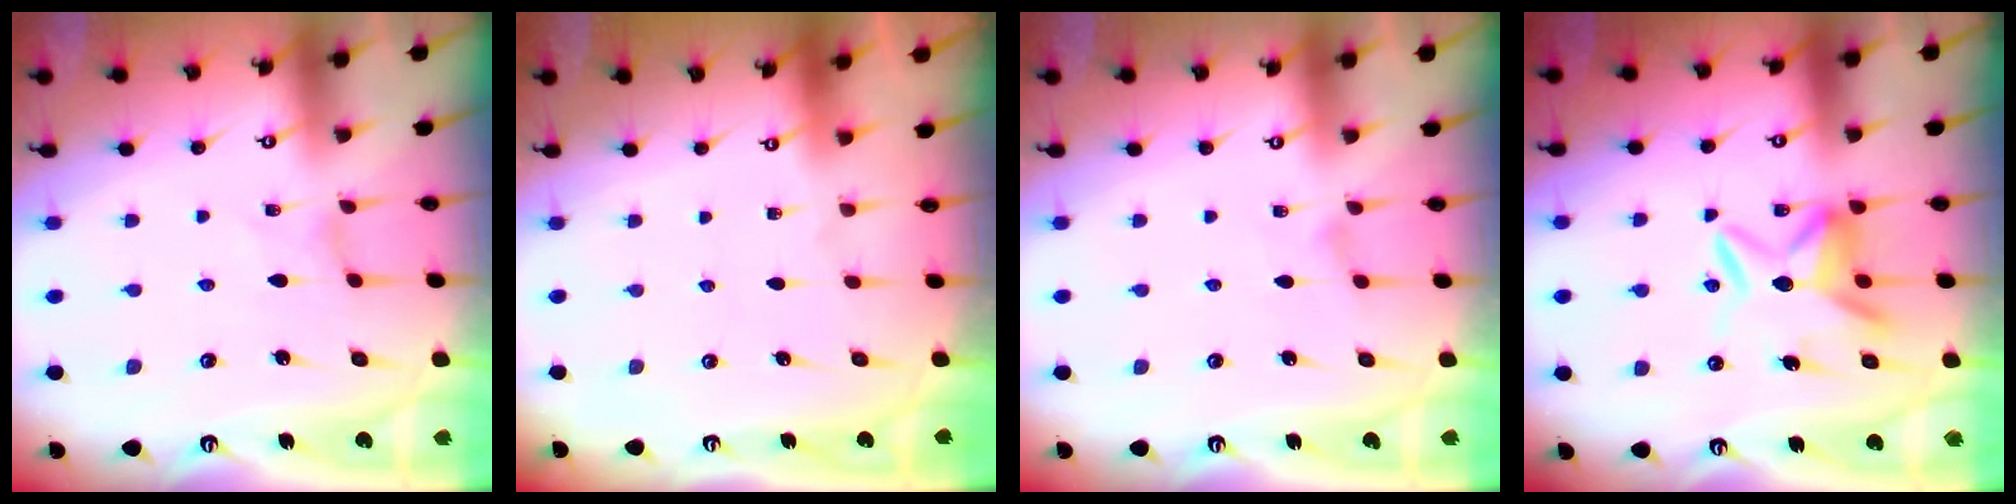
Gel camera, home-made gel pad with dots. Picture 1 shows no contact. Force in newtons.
{"total": 0.0}
{"total": 1.0, "press": 0.9, "slide": 0.3}
{"total": 10.4, "press": 10.3, "slide": 1.3}